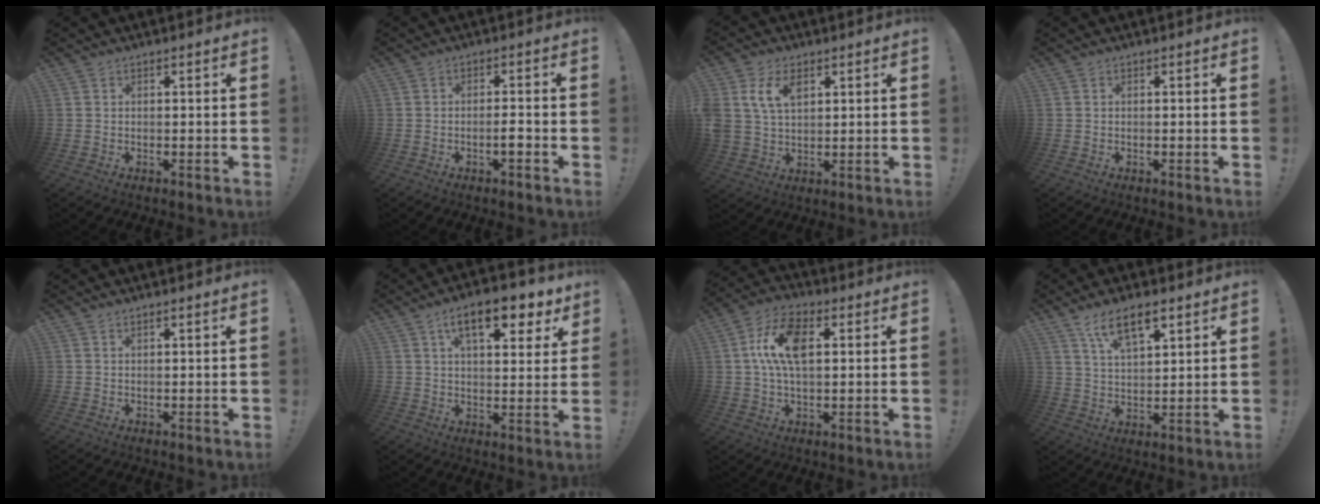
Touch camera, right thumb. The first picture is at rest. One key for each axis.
{"total": 2.9, "fx": -1.6, "fy": 0.6, "fz": 2.4, "tx": -0.034, "ty": 0.005, "tz": -0.027}
{"total": 9.4, "fx": 4.2, "fy": 6.1, "fz": 5.8, "tx": -0.122, "ty": -0.005, "tz": 0.079}
{"total": 0.0}
{"total": 1.0, "fx": 0.7, "fy": -0.2, "fz": 0.7, "tx": -0.006, "ty": -0.003, "tz": 0.010}
{"total": 13.7, "fx": 7.1, "fy": 5.3, "fz": 10.4, "tx": -0.146, "ty": -0.029, "tz": 0.114}
{"total": 13.3, "fx": 2.7, "fy": 7.3, "fz": 10.8, "tx": -0.189, "ty": 0.006, "tz": 0.049}
{"total": 9.6, "fx": 6.0, "fy": 3.8, "fz": 6.5, "tx": -0.106, "ty": -0.022, "tz": 0.107}